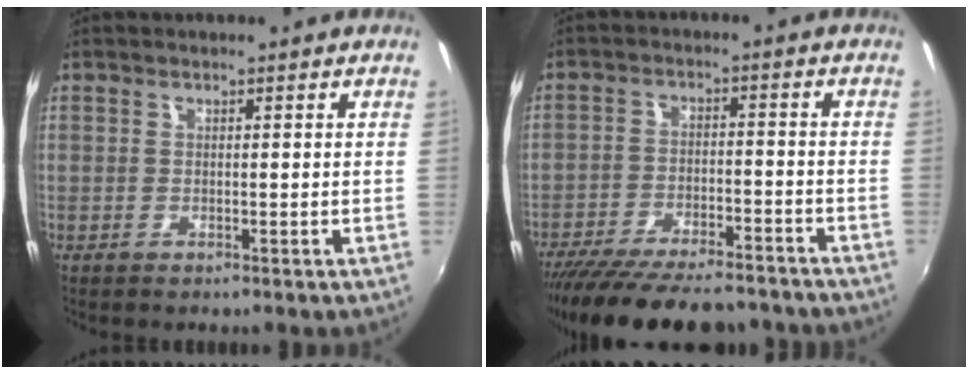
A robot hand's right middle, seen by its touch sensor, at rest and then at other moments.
{"total": 20.6, "force": [-17.7, 5.4, 9.1], "torque": [-0.181, -0.030, -0.254]}